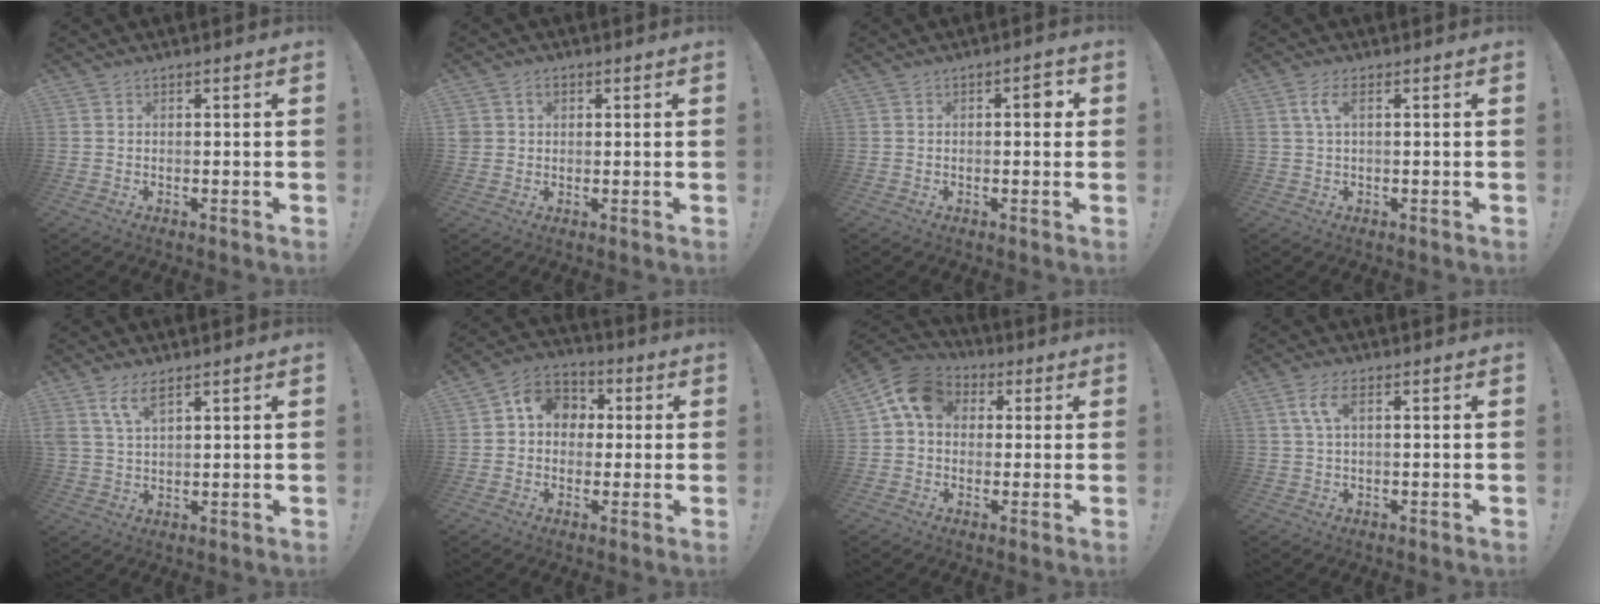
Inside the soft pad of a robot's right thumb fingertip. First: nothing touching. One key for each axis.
{"total": 3.0, "fx": 0.9, "fy": 2.7, "fz": 1.0, "tx": -0.020, "ty": 0.005, "tz": 0.020}
{"total": 2.9, "fx": 0.2, "fy": 1.3, "fz": 2.5, "tx": -0.026, "ty": 0.003, "tz": -0.005}
{"total": 4.0, "fx": 1.2, "fy": 1.3, "fz": 3.6, "tx": -0.067, "ty": 0.004, "tz": 0.021}
{"total": 6.2, "fx": 3.9, "fy": 2.2, "fz": 4.2, "tx": -0.086, "ty": -0.008, "tz": 0.075}
{"total": 9.3, "fx": 1.2, "fy": 8.3, "fz": 4.1, "tx": -0.055, "ty": 0.007, "tz": 0.029}
{"total": 10.3, "fx": 2.9, "fy": 8.0, "fz": 5.8, "tx": -0.085, "ty": 0.006, "tz": 0.059}
{"total": 5.2, "fx": 1.8, "fy": 2.0, "fz": 4.4, "tx": -0.083, "ty": 0.007, "tz": 0.032}